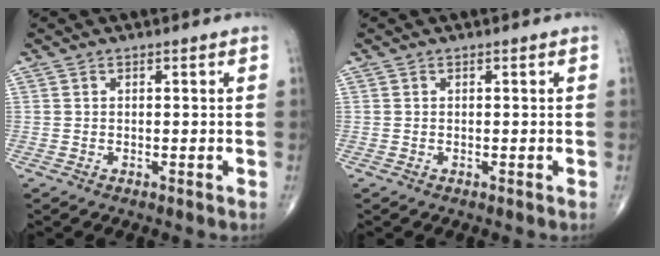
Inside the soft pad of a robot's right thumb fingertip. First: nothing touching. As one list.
[{"total": 0.0}]